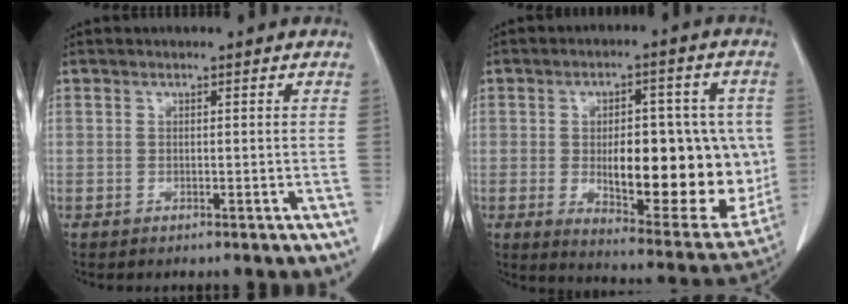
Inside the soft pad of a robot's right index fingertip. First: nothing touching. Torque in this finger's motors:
{"motor_torque": [1.07, -0.20, 0.74, 0.19]}